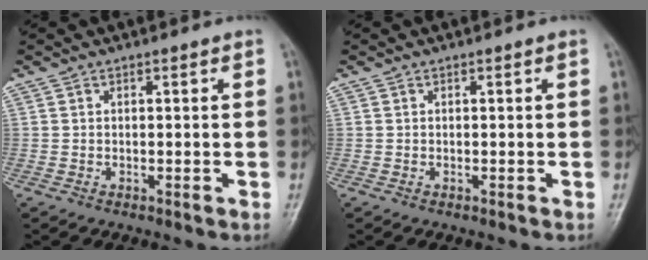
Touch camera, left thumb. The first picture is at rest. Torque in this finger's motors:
{"motor_torque": [0.00, 0.00, -0.05, 0.03, 0.00]}